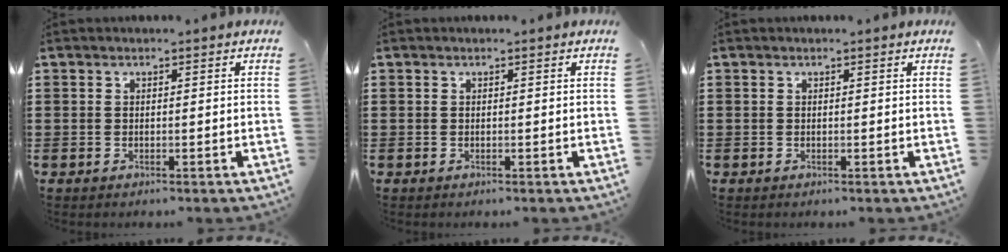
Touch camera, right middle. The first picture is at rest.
{"total": 0.0}
{"total": 0.0}